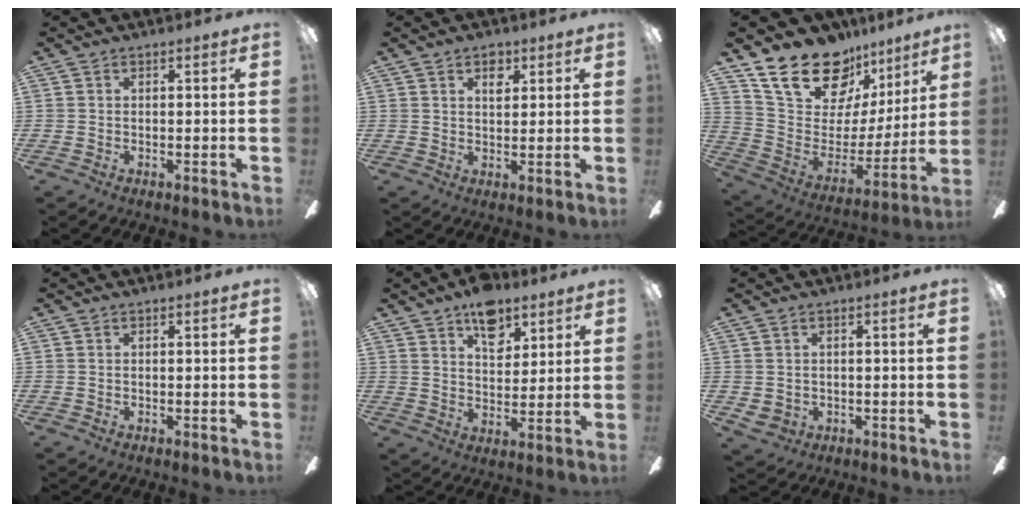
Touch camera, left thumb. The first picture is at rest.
{"total": 3.9, "force": [2.5, 2.0, 2.3], "torque": [-0.017, -0.010, 0.039]}
{"total": 22.9, "force": [16.8, 11.8, 10.1], "torque": [-0.174, -0.112, 0.313]}
{"total": 0.0}
{"total": 10.2, "force": [6.7, 5.4, 5.4], "torque": [-0.066, -0.025, 0.119]}
{"total": 1.4, "force": [0.6, 1.3, 0.3], "torque": [-0.009, -0.003, 0.010]}